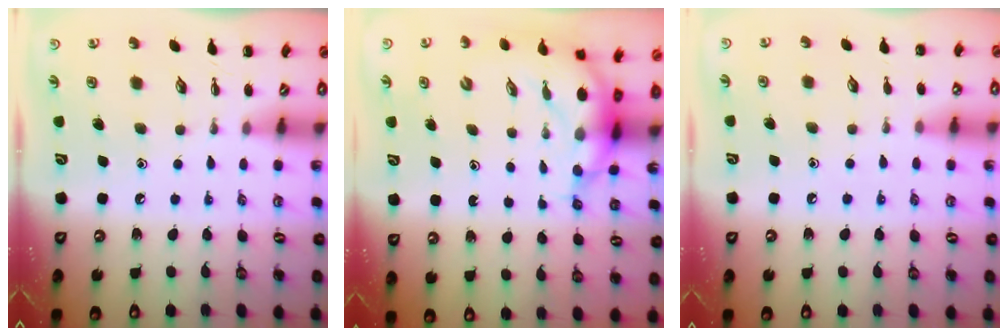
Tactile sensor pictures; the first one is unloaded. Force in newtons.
{"total": 5.6, "press": 5.5, "slide": 1.3}
{"total": 6.6, "press": 6.2, "slide": 2.2}